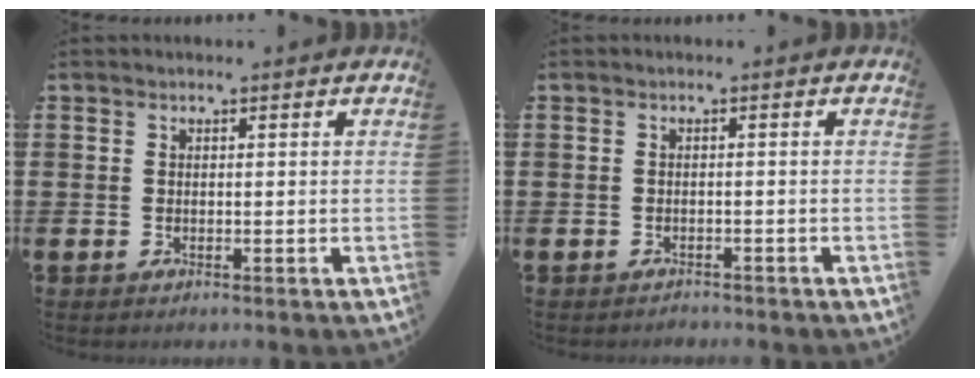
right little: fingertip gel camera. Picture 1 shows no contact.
{"total": 0.7, "force": [-0.7, 0.1, -0.1], "torque": [0.000, -0.001, -0.015]}